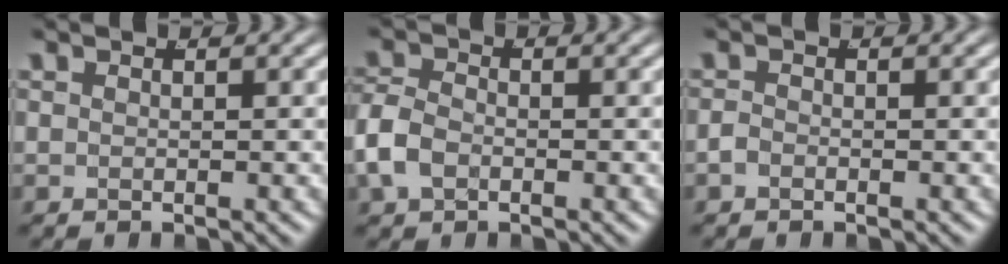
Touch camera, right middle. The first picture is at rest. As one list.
[{"total": 3.1, "force": [-0.9, 2.4, 1.7], "torque": [-0.057, -0.013, -0.008]}, {"total": 0.8, "force": [-0.7, 0.1, 0.3], "torque": [-0.012, -0.009, -0.010]}]